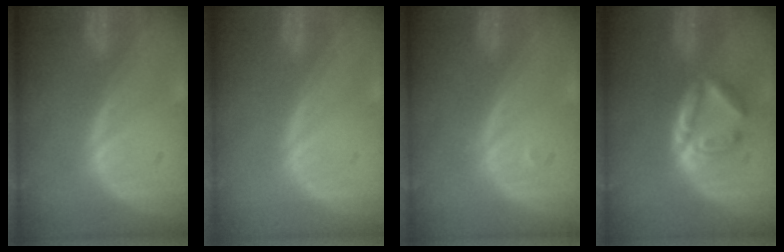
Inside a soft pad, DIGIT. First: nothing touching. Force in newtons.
{"total": 0.0}
{"total": 0.7, "press": 0.5, "slide": 0.5}
{"total": 5.2, "press": 5.0, "slide": 1.5}